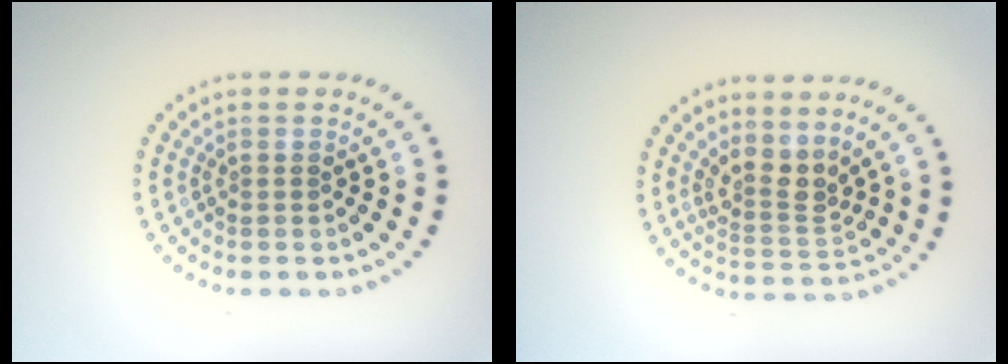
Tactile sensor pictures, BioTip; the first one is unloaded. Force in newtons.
{"total": 2.8, "press": 2.0, "slide": 1.9}